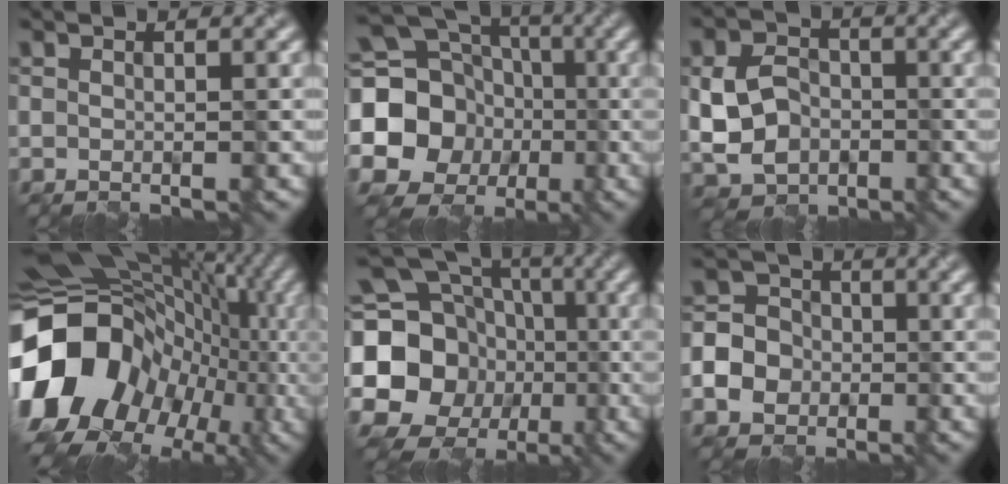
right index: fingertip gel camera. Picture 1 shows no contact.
{"total": 19.1, "force": [-2.4, 17.6, 7.0], "torque": [-0.149, -0.004, -0.073]}
{"total": 5.9, "force": [-1.2, 4.6, 3.5], "torque": [-0.071, 0.001, -0.028]}
{"total": 18.8, "force": [-3.4, 14.2, 11.8], "torque": [-0.249, -0.007, -0.058]}
{"total": 20.5, "force": [-1.0, 18.4, 9.0], "torque": [-0.180, 0.004, -0.058]}
{"total": 7.2, "force": [-2.4, 6.3, 2.5], "torque": [-0.054, -0.006, -0.066]}